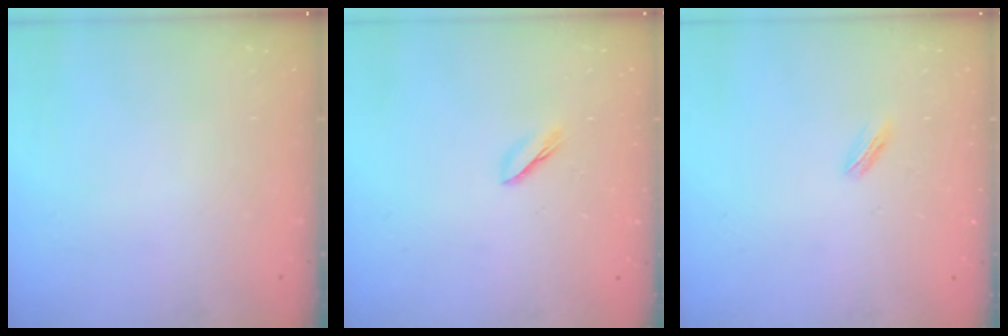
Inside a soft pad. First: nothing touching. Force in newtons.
{"total": 2.5, "press": 2.5, "slide": 0.4}
{"total": 1.3, "press": 1.2, "slide": 0.3}